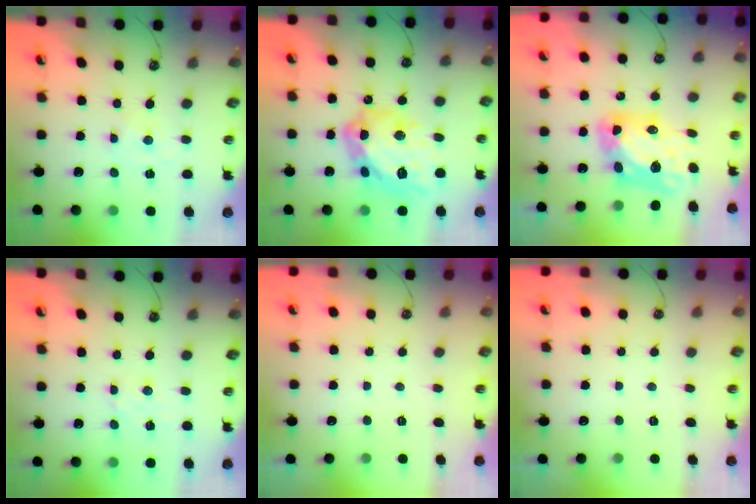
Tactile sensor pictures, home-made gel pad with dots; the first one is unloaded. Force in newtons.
{"total": 22.0, "press": 21.9, "slide": 2.2}
{"total": 10.2, "press": 10.1, "slide": 1.2}
{"total": 3.4, "press": 3.4, "slide": 0.3}
{"total": 0.0}
{"total": 0.0}